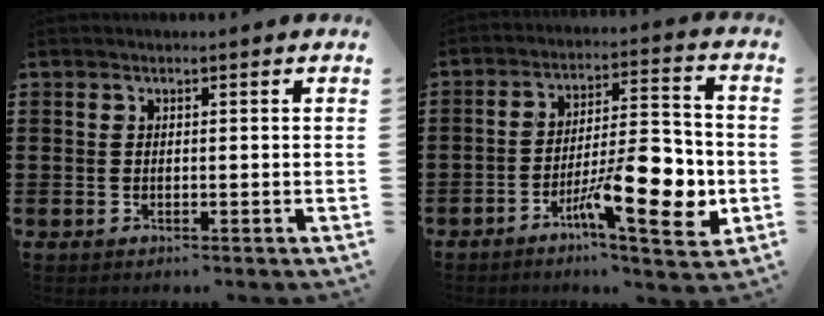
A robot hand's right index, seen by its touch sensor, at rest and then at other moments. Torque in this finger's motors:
{"motor_torque": [1.13, -1.01, 0.55, 0.21]}